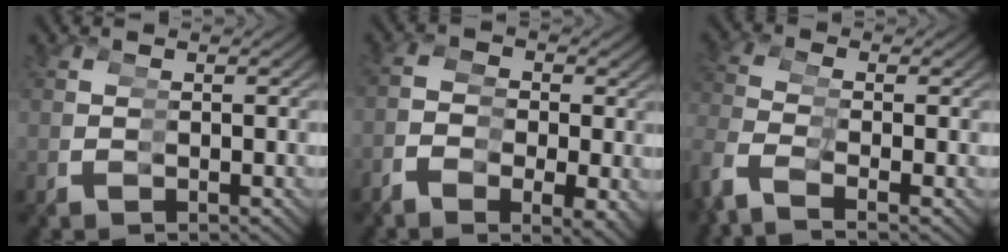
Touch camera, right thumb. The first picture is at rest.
{"total": 3.3, "force": [-0.3, 2.3, 2.3], "torque": [-0.033, 0.008, -0.001]}
{"total": 3.2, "force": [-0.1, 3.0, 1.1], "torque": [-0.058, -0.010, 0.004]}